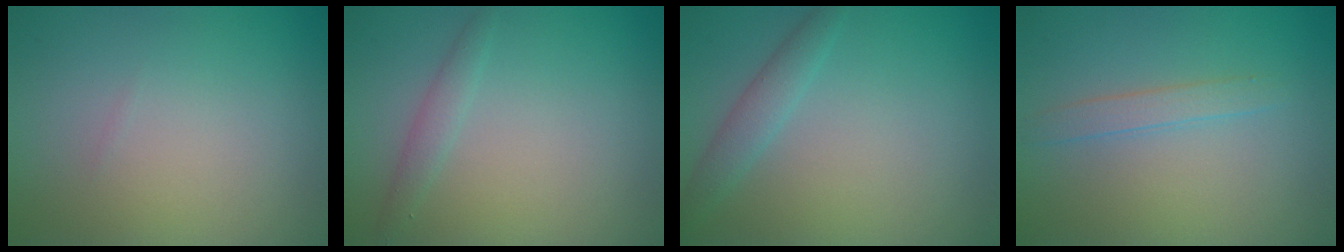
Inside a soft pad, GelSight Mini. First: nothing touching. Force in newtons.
{"total": 1.3, "press": 1.3, "slide": 0.1}
{"total": 2.0, "press": 2.0, "slide": 0.1}
{"total": 1.5, "press": 1.5, "slide": 0.0}